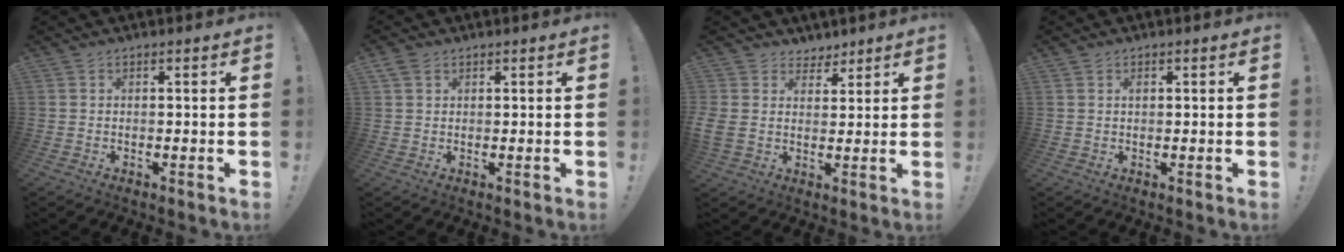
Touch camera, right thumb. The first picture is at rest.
{"total": 2.4, "force": [1.5, 1.5, 1.1], "torque": [-0.017, -0.002, 0.028]}
{"total": 6.1, "force": [2.7, 5.2, 1.4], "torque": [-0.024, -0.017, 0.056]}
{"total": 0.6, "force": [0.2, 0.5, 0.4], "torque": [-0.001, -0.001, 0.002]}